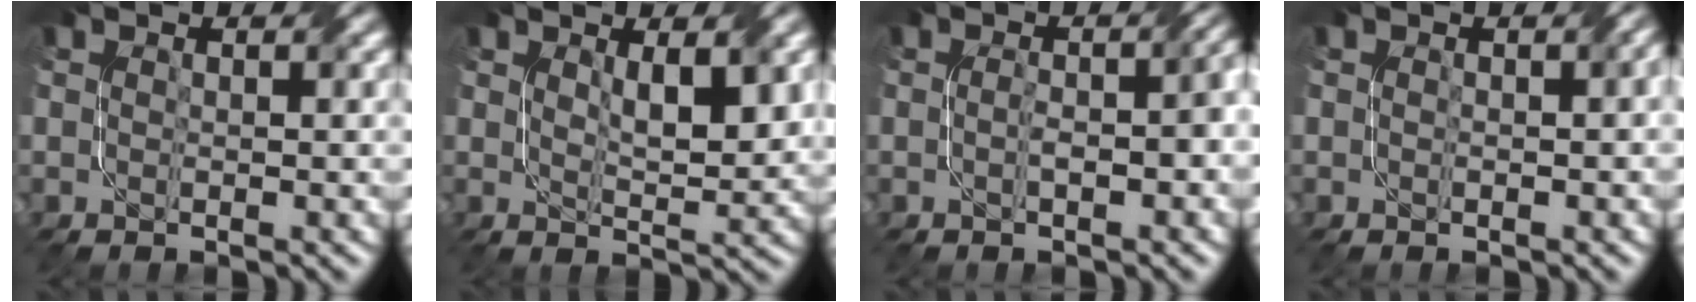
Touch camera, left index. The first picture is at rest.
{"total": 3.4, "force": [1.3, 1.1, 3.0], "torque": [-0.056, -0.006, 0.026]}
{"total": 3.5, "force": [-0.4, 1.2, 3.2], "torque": [-0.033, 0.014, -0.008]}
{"total": 1.3, "force": [0.1, 0.3, 1.2], "torque": [-0.015, 0.000, 0.002]}